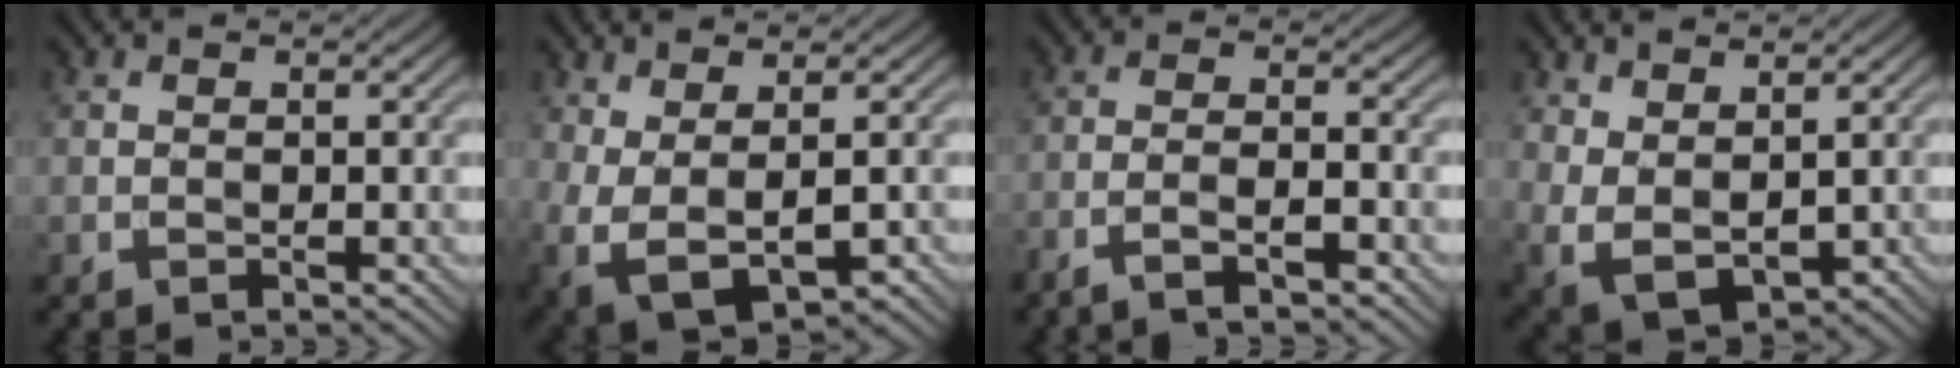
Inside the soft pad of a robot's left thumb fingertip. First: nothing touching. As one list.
[{"total": 6.3, "force": [-0.3, 3.4, 5.3], "torque": [-0.126, -0.020, 0.006]}, {"total": 4.1, "force": [-3.0, 0.6, 2.7], "torque": [-0.047, 0.006, -0.066]}, {"total": 5.6, "force": [2.3, 3.1, 4.1], "torque": [-0.103, -0.014, 0.057]}]